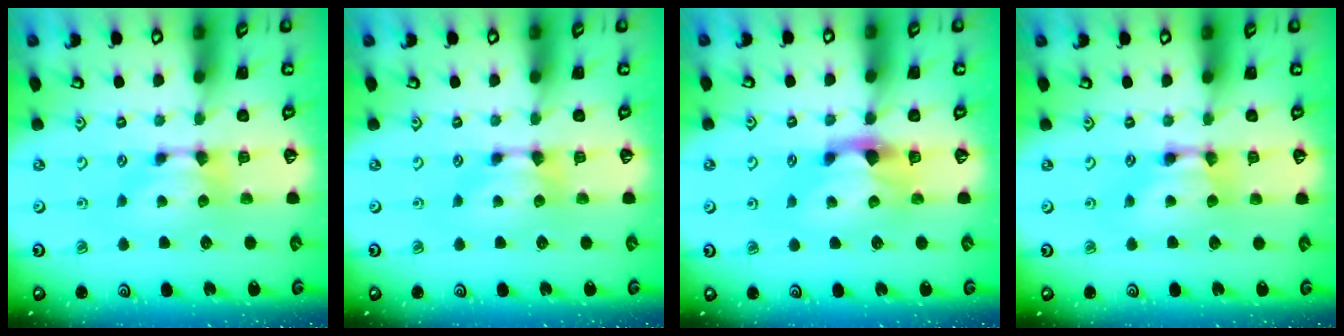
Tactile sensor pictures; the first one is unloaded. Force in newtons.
{"total": 0.0}
{"total": 2.2, "press": 1.7, "slide": 1.4}
{"total": 2.0, "press": 2.0, "slide": 0.1}